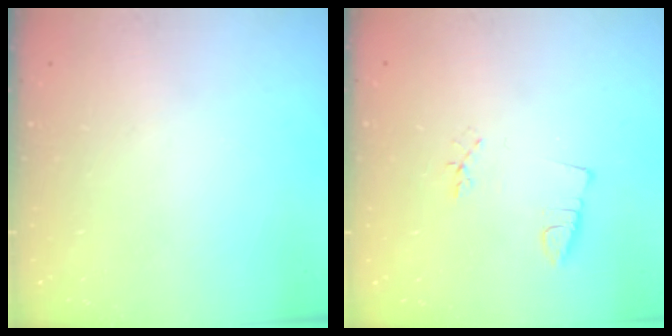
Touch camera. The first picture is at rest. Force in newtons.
{"total": 2.2, "press": 1.7, "slide": 1.4}